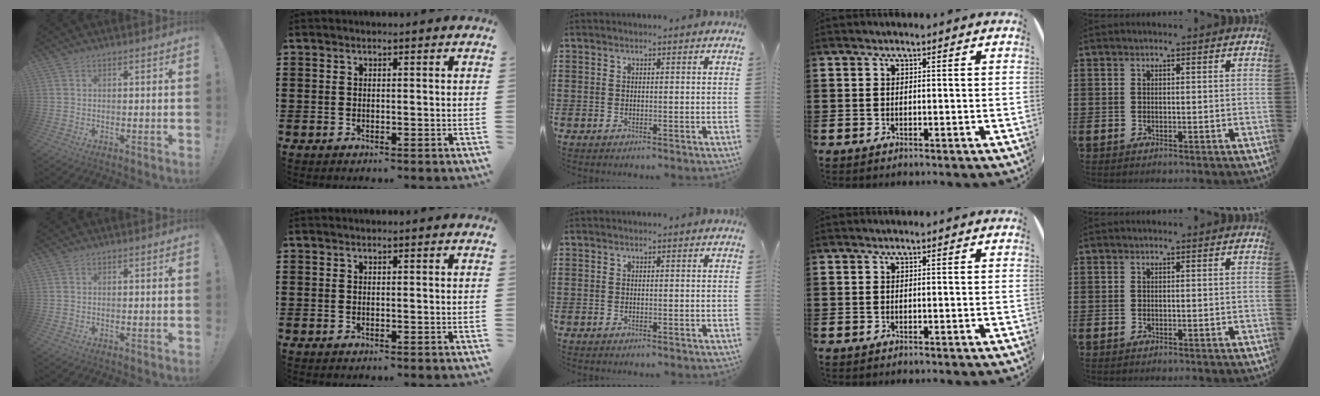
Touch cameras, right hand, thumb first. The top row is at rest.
{}